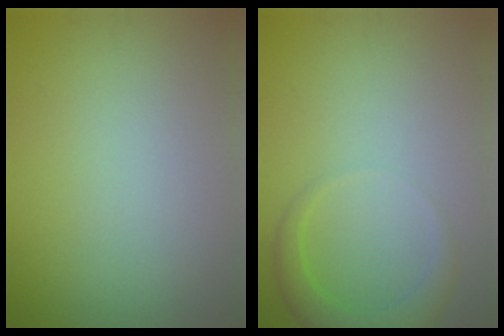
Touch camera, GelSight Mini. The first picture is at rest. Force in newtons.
{"total": 2.7, "press": 2.6, "slide": 0.3}